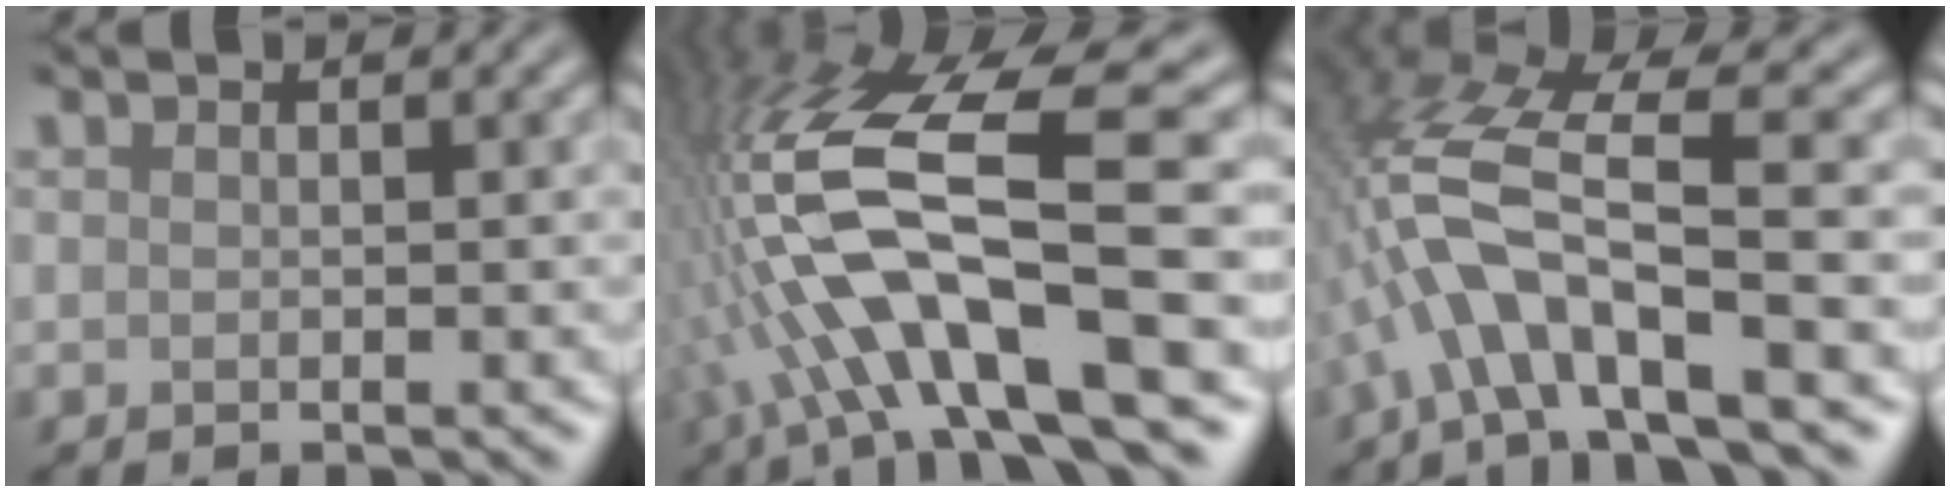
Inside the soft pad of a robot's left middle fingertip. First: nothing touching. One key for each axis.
{"total": 13.3, "fx": -2.8, "fy": 3.6, "fz": 12.4, "tx": -0.237, "ty": 0.027, "tz": -0.047}
{"total": 9.1, "fx": -2.6, "fy": 2.8, "fz": 8.2, "tx": -0.171, "ty": 0.026, "tz": -0.055}